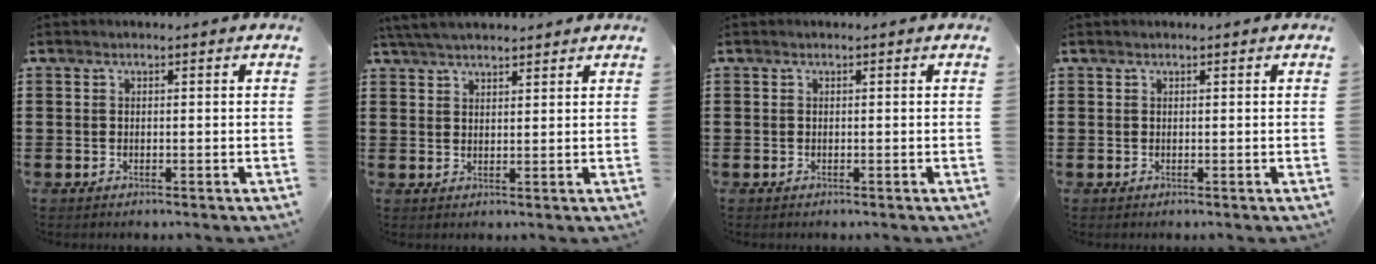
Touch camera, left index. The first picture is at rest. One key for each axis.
{"total": 4.1, "fx": 3.8, "fy": 0.5, "fz": 1.5, "tx": -0.039, "ty": -0.004, "tz": 0.071}
{"total": 0.0}
{"total": 0.0}